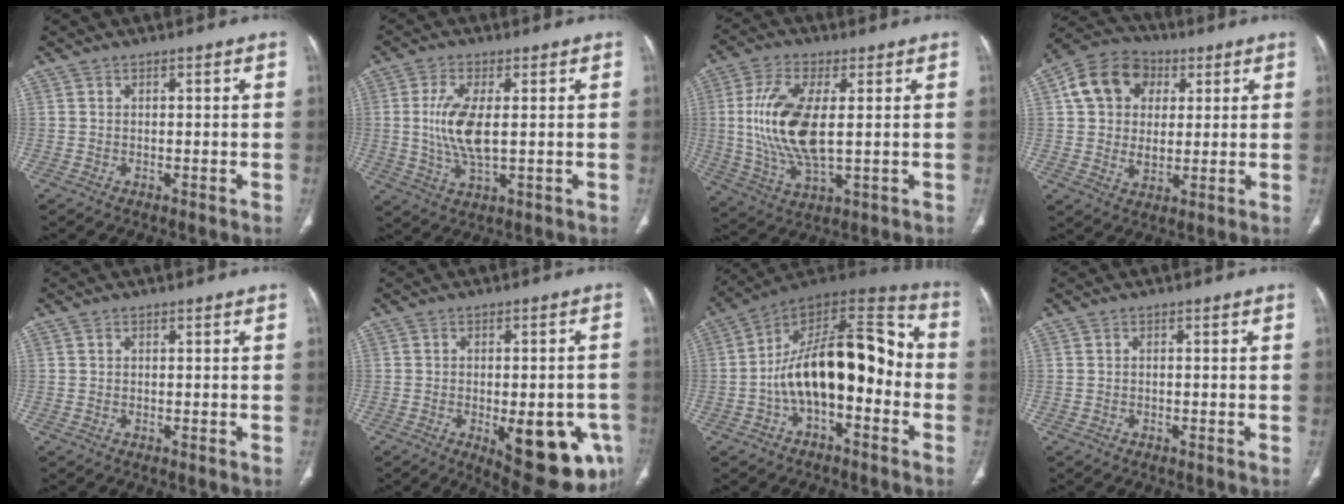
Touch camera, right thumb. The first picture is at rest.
{"total": 8.9, "force": [0.6, 3.4, 8.2], "torque": [-0.182, -0.011, 0.016]}
{"total": 14.7, "force": [1.2, 6.2, 13.3], "torque": [-0.281, -0.010, 0.030]}
{"total": 13.7, "force": [3.9, 10.6, 7.7], "torque": [-0.110, 0.002, 0.059]}
{"total": 0.0}
{"total": 16.5, "force": [-5.6, 6.5, 14.1], "torque": [-0.126, 0.005, -0.051]}
{"total": 20.4, "force": [-3.2, 10.3, 17.4], "torque": [-0.257, 0.069, -0.058]}
{"total": 0.0}